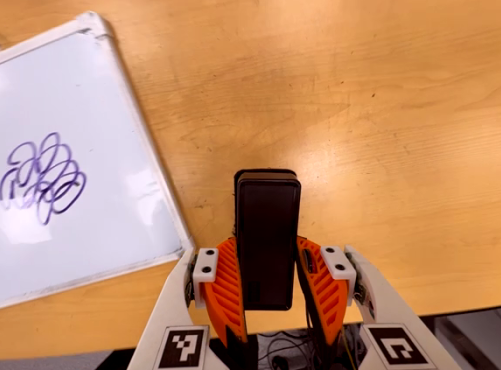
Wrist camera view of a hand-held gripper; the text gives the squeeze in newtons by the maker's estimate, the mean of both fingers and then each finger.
{"total": 4.4, "left": 2.9, "right": 5.8}